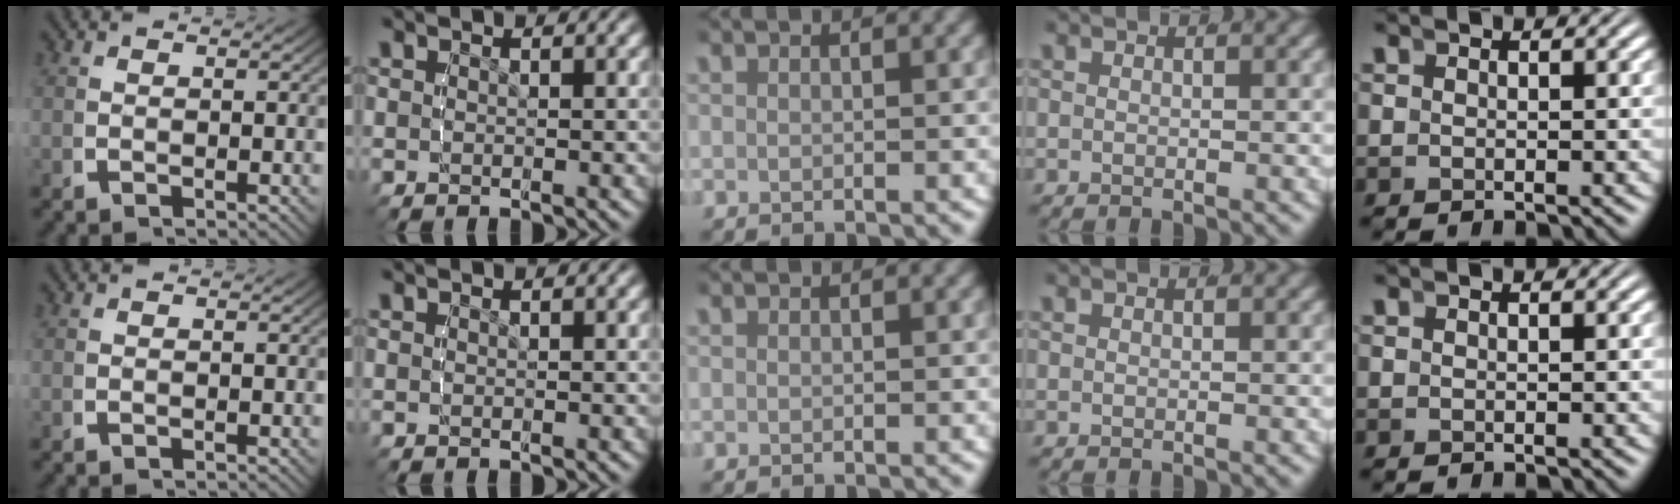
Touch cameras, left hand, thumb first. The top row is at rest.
{}